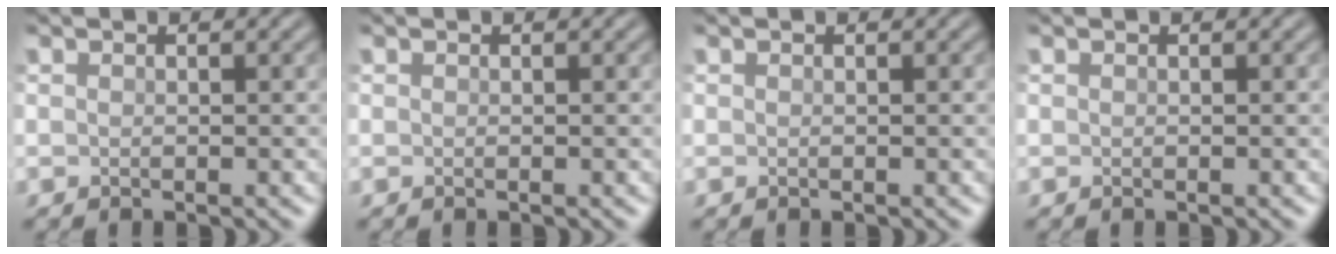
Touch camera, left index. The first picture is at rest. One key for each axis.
{"total": 0.0}
{"total": 0.0}
{"total": 0.0}